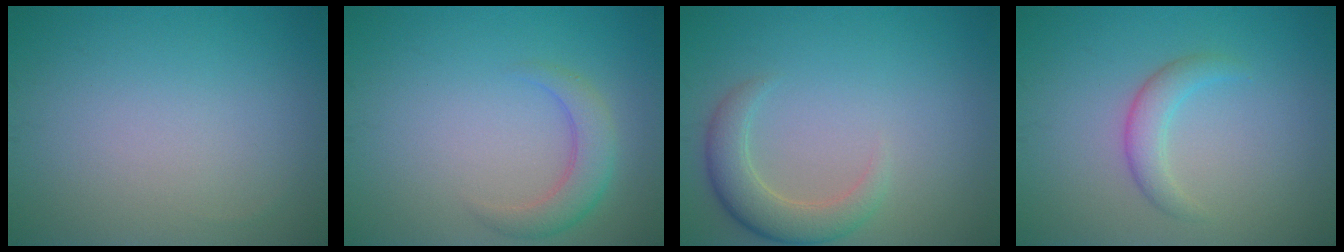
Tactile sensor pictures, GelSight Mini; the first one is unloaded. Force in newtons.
{"total": 2.9, "press": 2.9, "slide": 0.2}
{"total": 3.7, "press": 3.7, "slide": 0.2}
{"total": 2.2, "press": 2.2, "slide": 0.2}